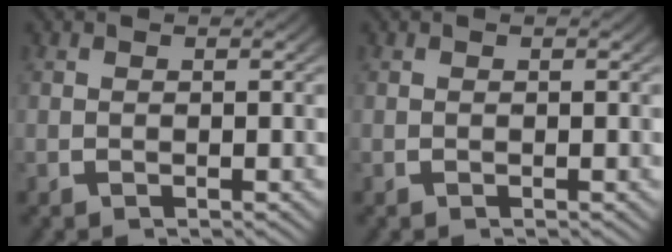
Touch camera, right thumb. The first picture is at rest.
{"total": 0.0}